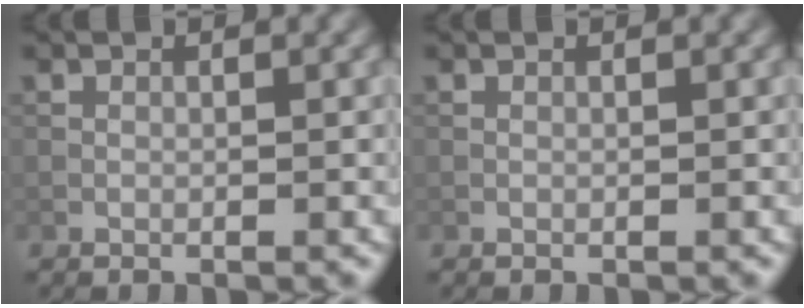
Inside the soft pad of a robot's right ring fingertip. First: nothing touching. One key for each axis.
{"total": 0.0}